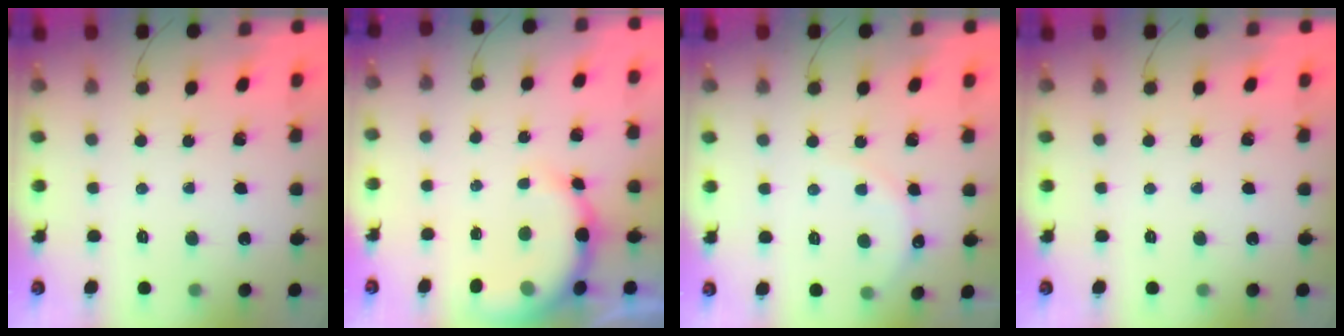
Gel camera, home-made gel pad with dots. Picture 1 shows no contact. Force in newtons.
{"total": 8.6, "press": 8.6, "slide": 0.4}
{"total": 6.7, "press": 6.6, "slide": 1.5}
{"total": 0.0}